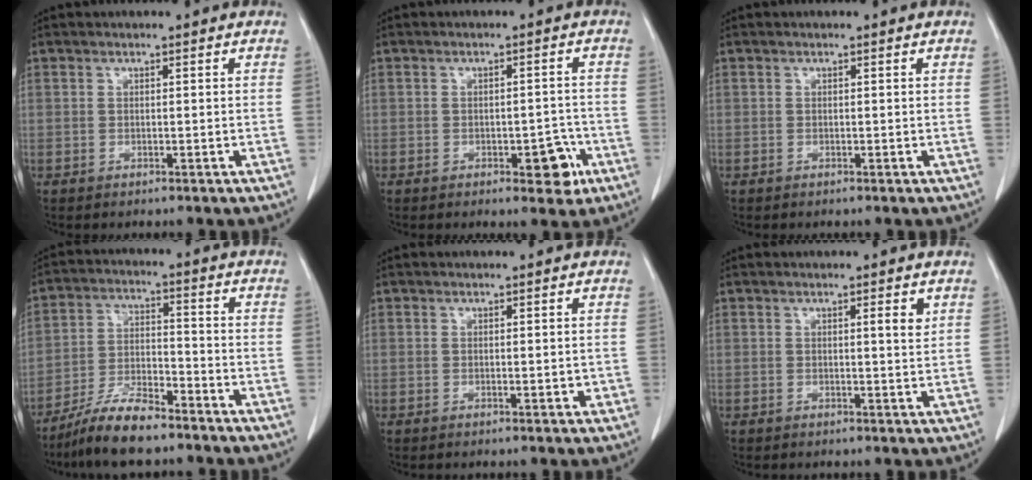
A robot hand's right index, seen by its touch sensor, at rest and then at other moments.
{"total": 4.9, "force": [-2.2, 2.2, 3.8], "torque": [-0.039, 0.008, -0.022]}
{"total": 0.0}
{"total": 9.1, "force": [-7.4, 1.9, 4.9], "torque": [-0.097, -0.012, -0.140]}
{"total": 1.2, "force": [-0.1, 0.4, 1.1], "torque": [-0.016, -0.002, 0.002]}
{"total": 1.9, "force": [0.9, 0.2, 1.6], "torque": [-0.027, -0.003, 0.011]}